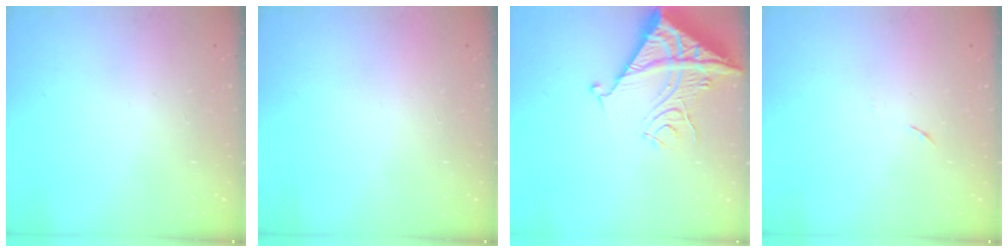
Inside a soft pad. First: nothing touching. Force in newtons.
{"total": 1.5, "press": 1.5, "slide": 0.1}
{"total": 16.7, "press": 16.6, "slide": 1.8}
{"total": 3.5, "press": 3.4, "slide": 0.9}